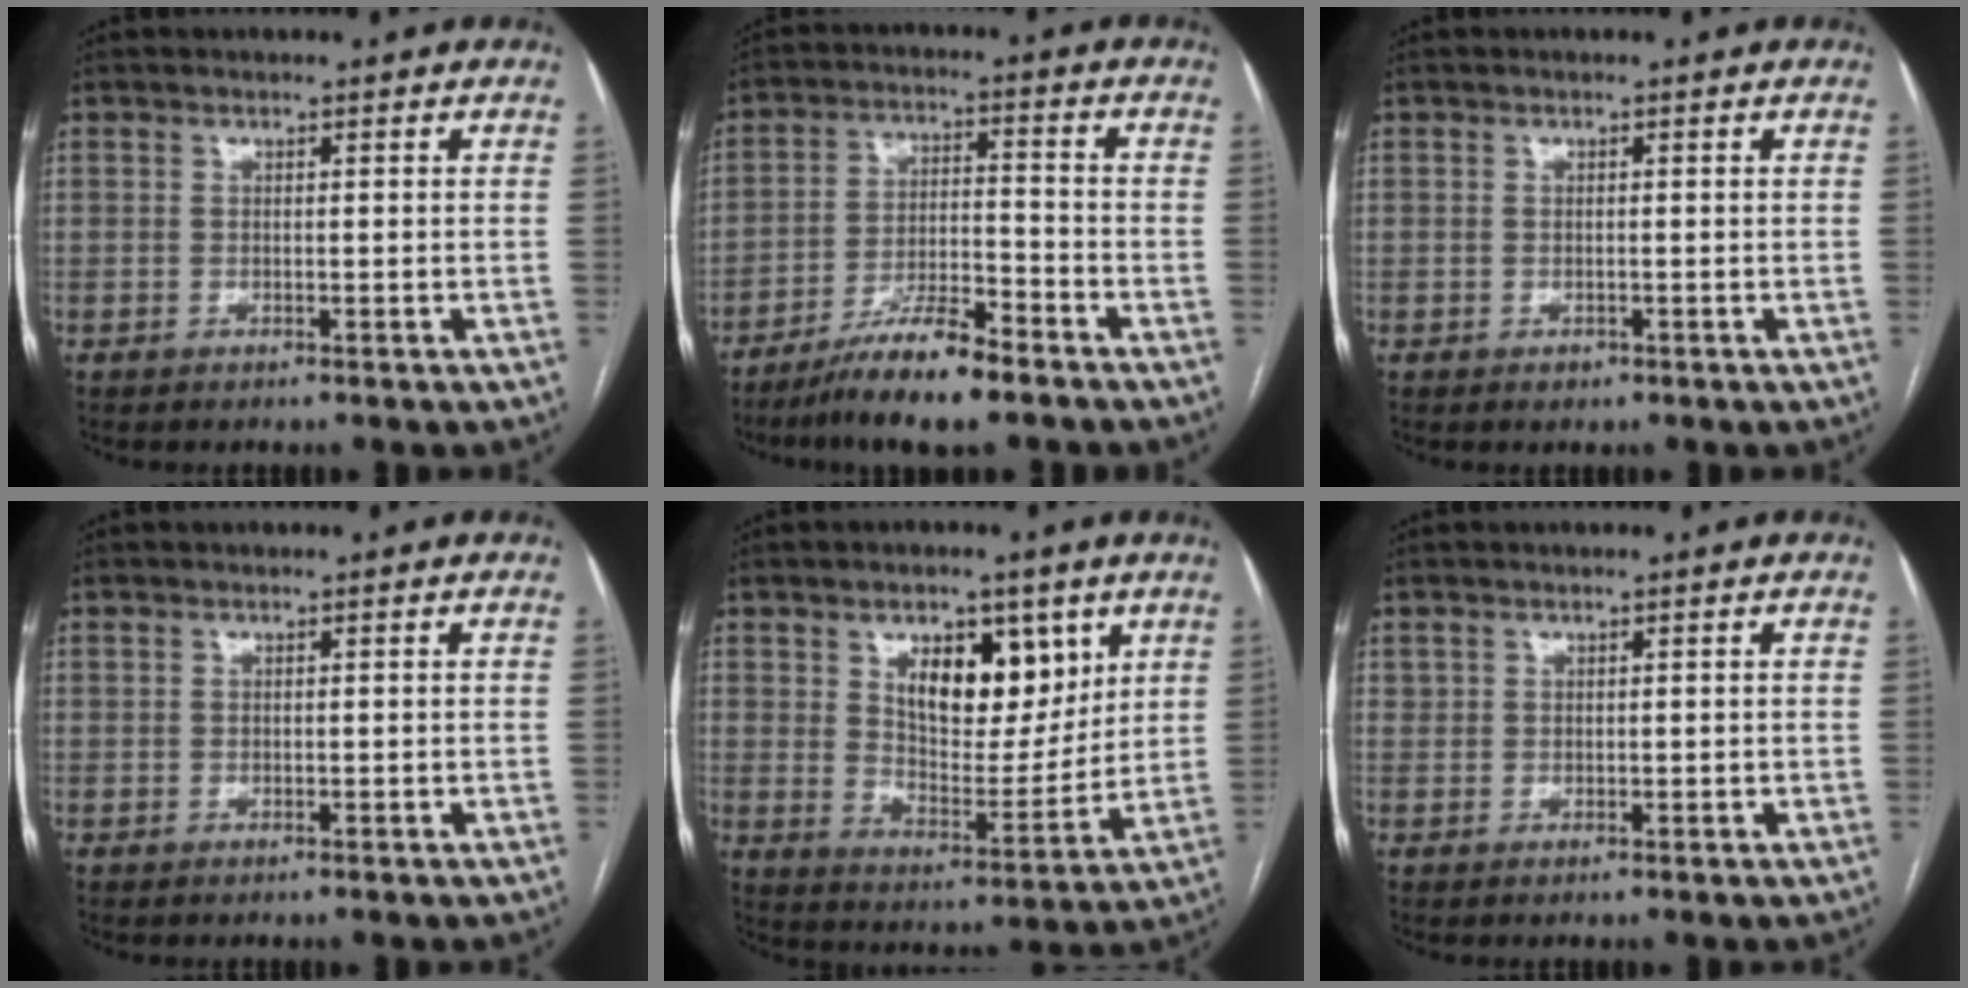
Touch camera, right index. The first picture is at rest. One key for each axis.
{"total": 10.1, "fx": -7.5, "fy": 1.4, "fz": 6.7, "tx": -0.120, "ty": -0.016, "tz": -0.135}
{"total": 0.9, "fx": -0.4, "fy": 0.8, "fz": 0.2, "tx": -0.001, "ty": 0.003, "tz": -0.003}
{"total": 0.6, "fx": 0.3, "fy": 0.3, "fz": 0.4, "tx": -0.006, "ty": -0.001, "tz": 0.007}
{"total": 11.6, "fx": 5.3, "fy": 5.6, "fz": 8.7, "tx": -0.132, "ty": 0.002, "tz": 0.096}
{"total": 1.3, "fx": 0.7, "fy": 0.9, "fz": 0.5, "tx": -0.006, "ty": -0.001, "tz": 0.018}